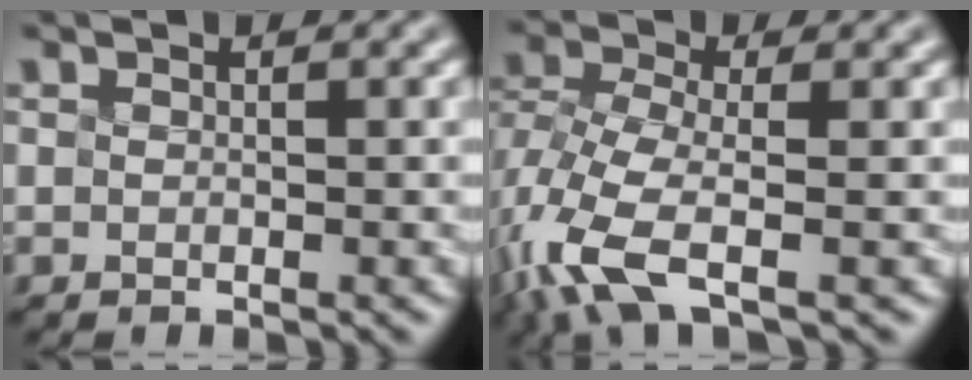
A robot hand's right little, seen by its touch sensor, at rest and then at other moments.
{"total": 5.9, "force": [-4.8, 0.8, 3.4], "torque": [-0.122, -0.024, -0.072]}